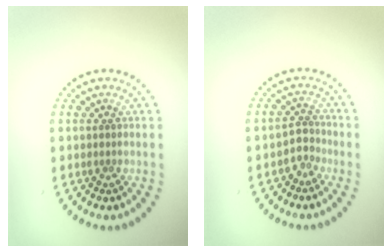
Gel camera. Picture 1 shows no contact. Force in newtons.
{"total": 1.8, "press": 1.3, "slide": 1.3}